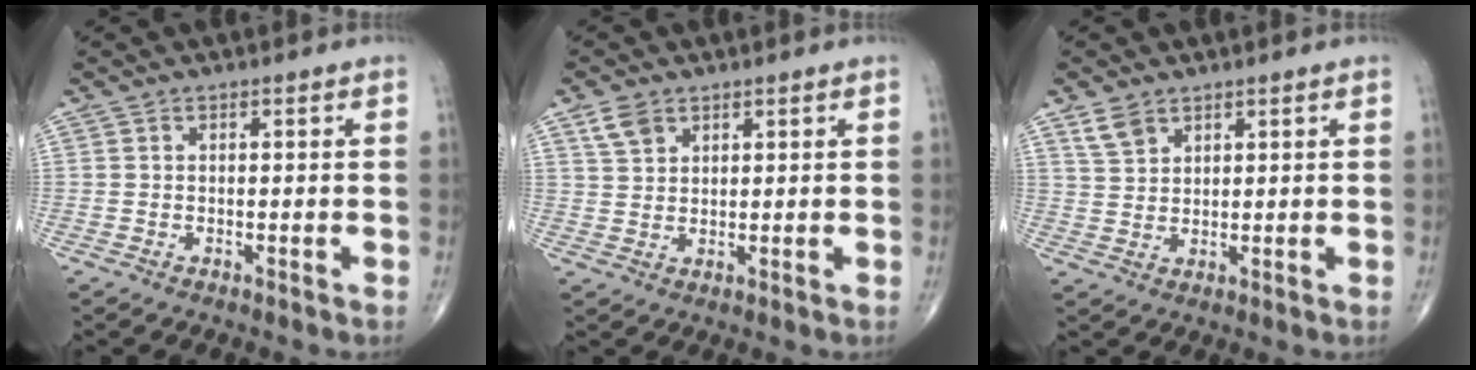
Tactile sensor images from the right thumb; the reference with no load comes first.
{"total": 4.1, "force": [2.5, 2.7, 1.9], "torque": [-0.029, -0.005, 0.054]}
{"total": 3.9, "force": [2.8, 2.3, 1.6], "torque": [-0.023, -0.010, 0.061]}